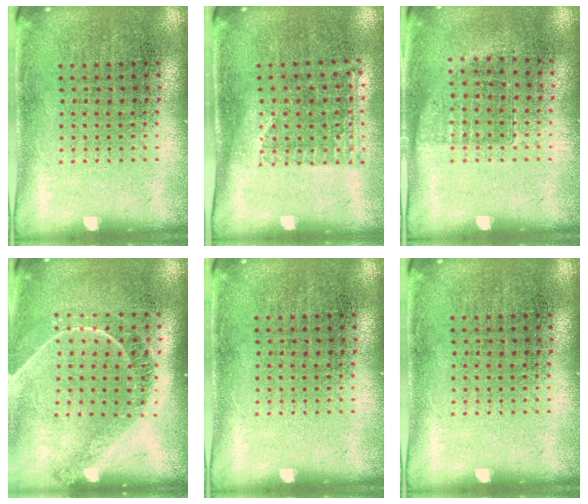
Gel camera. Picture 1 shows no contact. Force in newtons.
{"total": 1.1, "press": 0.9, "slide": 0.6}
{"total": 0.7, "press": 0.6, "slide": 0.4}
{"total": 1.2, "press": 1.2, "slide": 0.3}
{"total": 0.0}
{"total": 0.0}